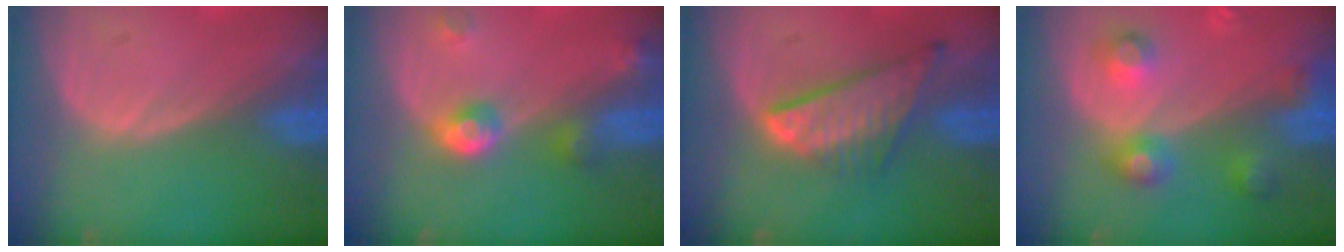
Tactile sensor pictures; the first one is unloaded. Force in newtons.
{"total": 4.8, "press": 4.4, "slide": 2.0}
{"total": 8.3, "press": 7.1, "slide": 4.4}
{"total": 5.7, "press": 5.7, "slide": 0.2}